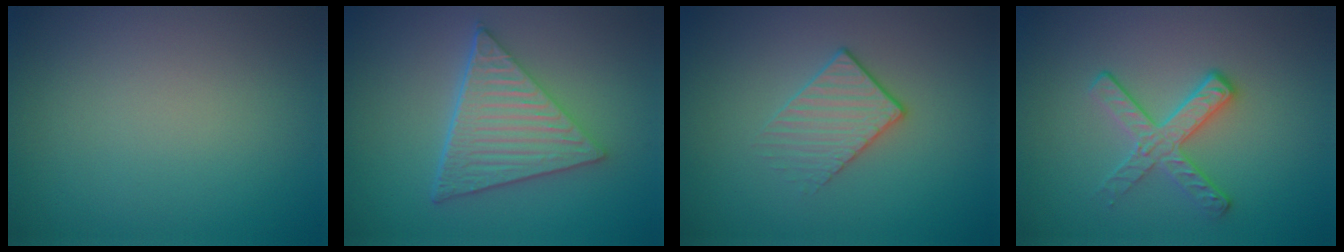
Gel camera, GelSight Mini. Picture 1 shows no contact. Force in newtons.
{"total": 6.4, "press": 4.6, "slide": 4.3}
{"total": 1.8, "press": 1.4, "slide": 1.1}
{"total": 2.9, "press": 2.6, "slide": 1.4}